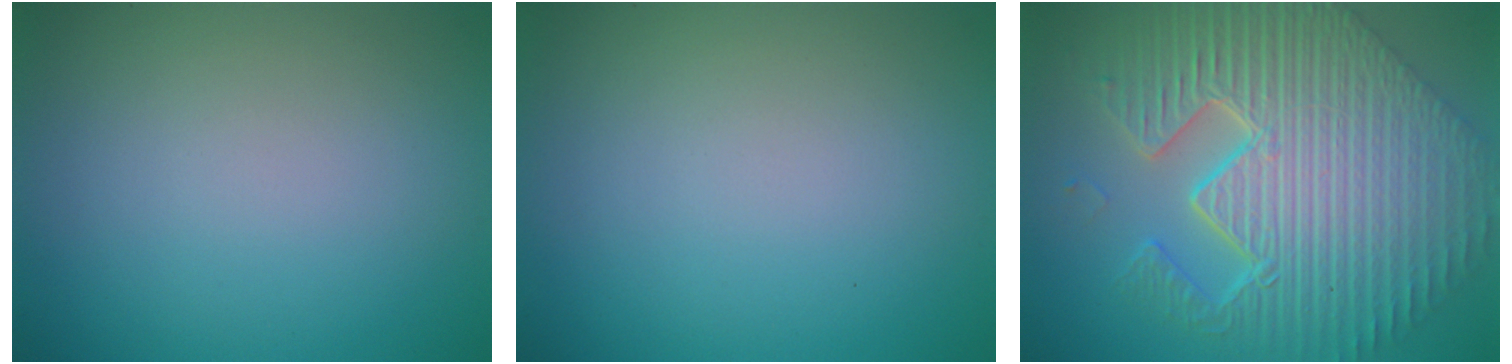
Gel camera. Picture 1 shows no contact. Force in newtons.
{"total": 0.0}
{"total": 12.5, "press": 8.0, "slide": 9.6}